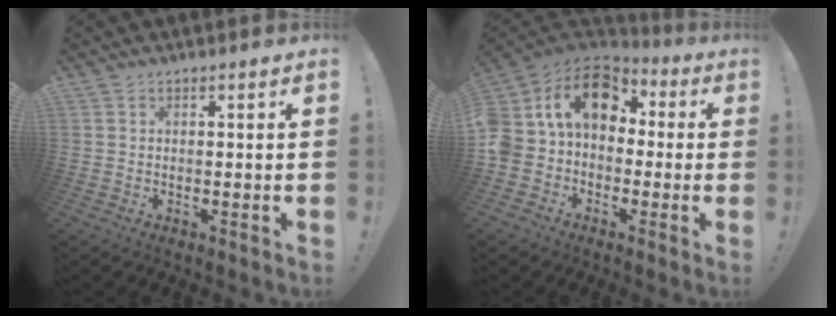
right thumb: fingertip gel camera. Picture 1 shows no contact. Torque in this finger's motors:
{"motor_torque": [2.42, 2.00, 2.10, -0.67, 0.30]}